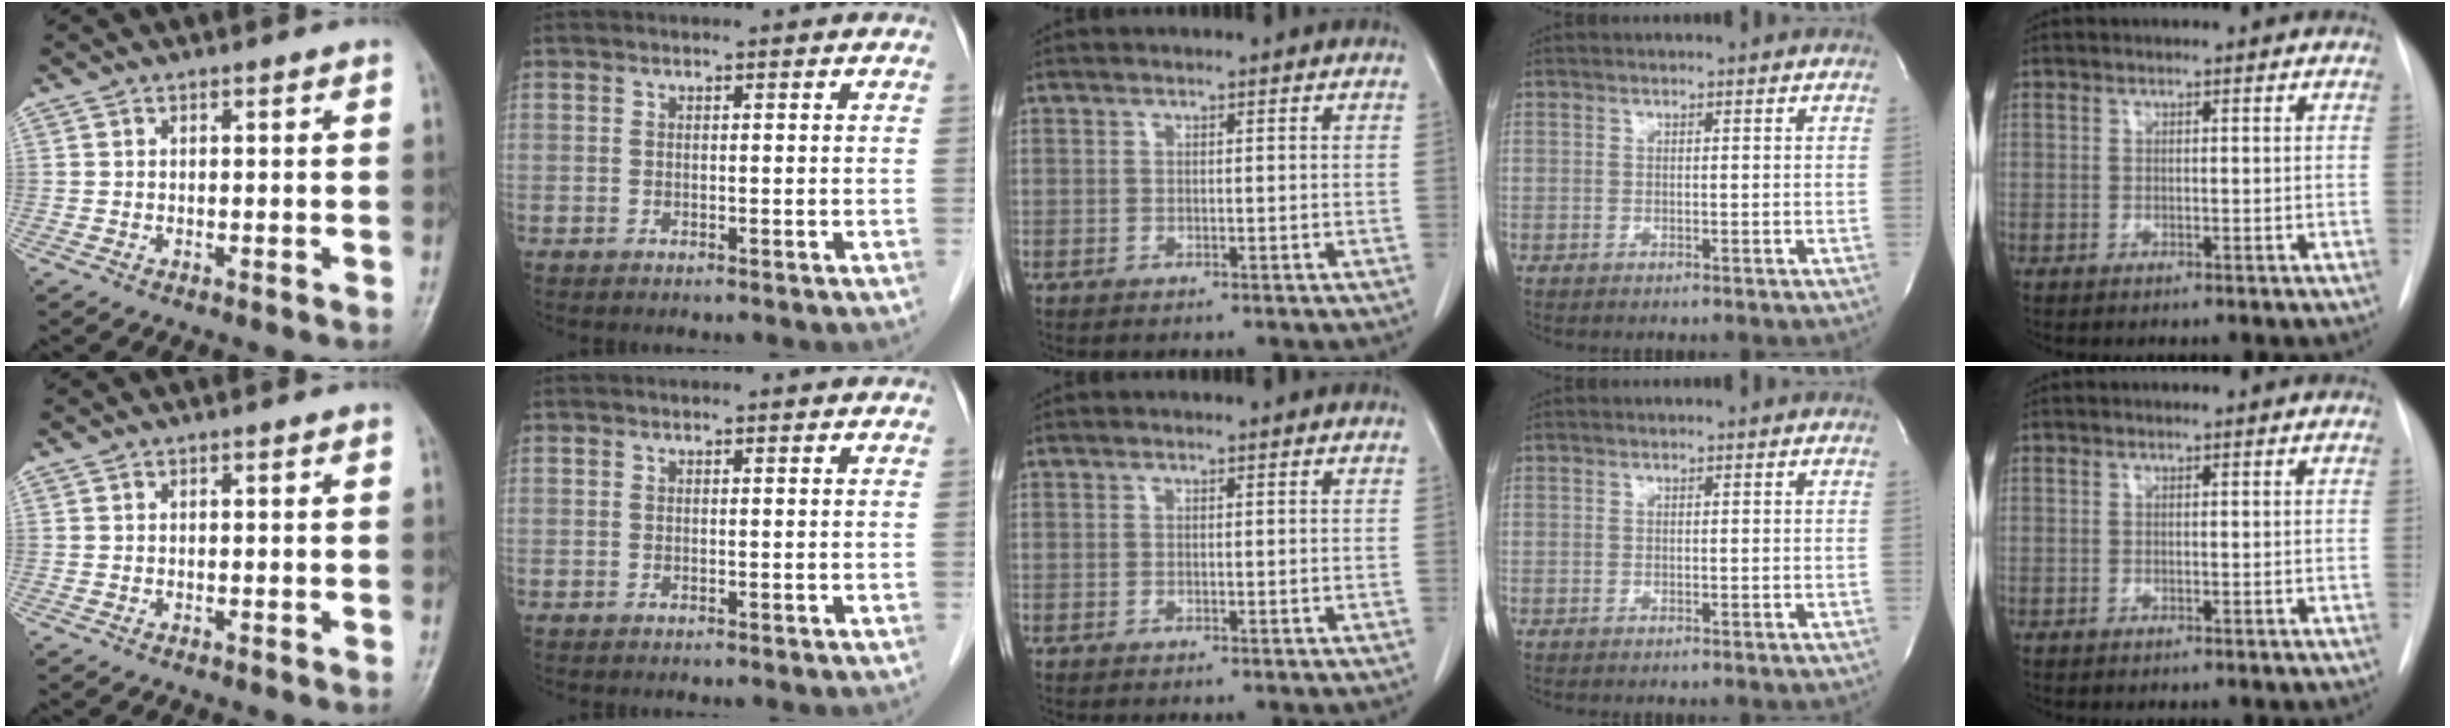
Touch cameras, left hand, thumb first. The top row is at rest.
{}